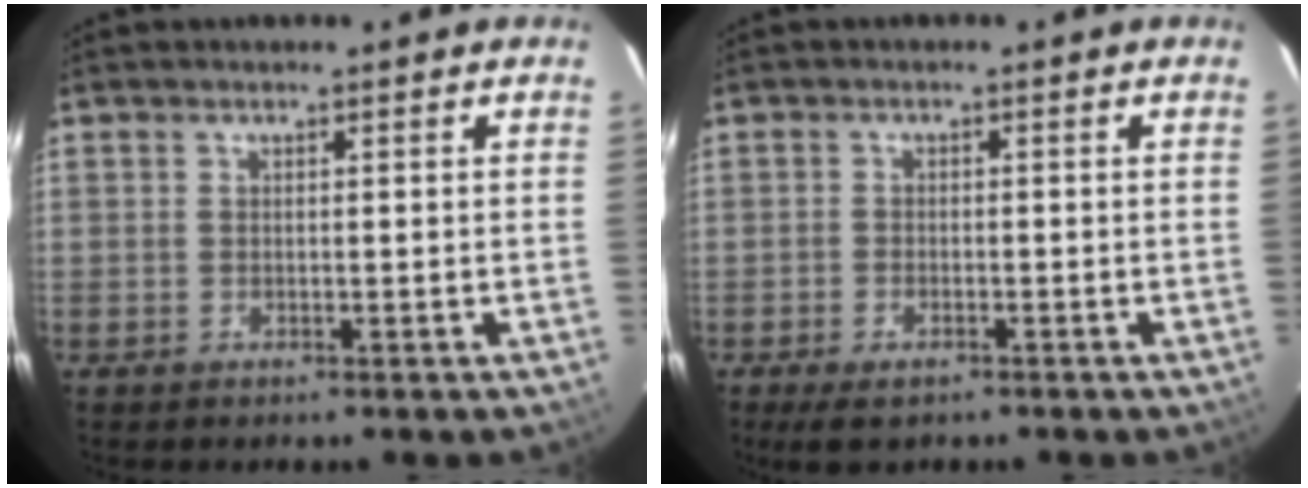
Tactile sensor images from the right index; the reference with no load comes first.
{"total": 4.4, "force": [-3.1, 2.1, 2.3], "torque": [-0.059, -0.015, -0.053]}